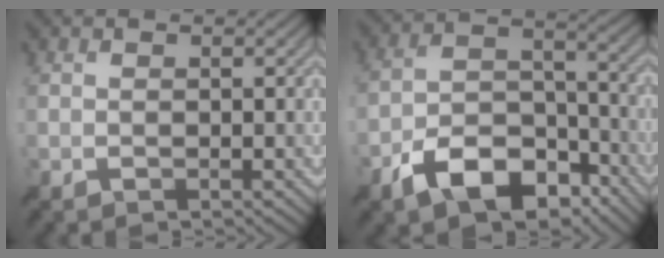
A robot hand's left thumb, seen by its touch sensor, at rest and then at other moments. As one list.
[{"total": 10.6, "force": [-7.1, 5.1, 6.1], "torque": [-0.100, -0.002, -0.140]}]